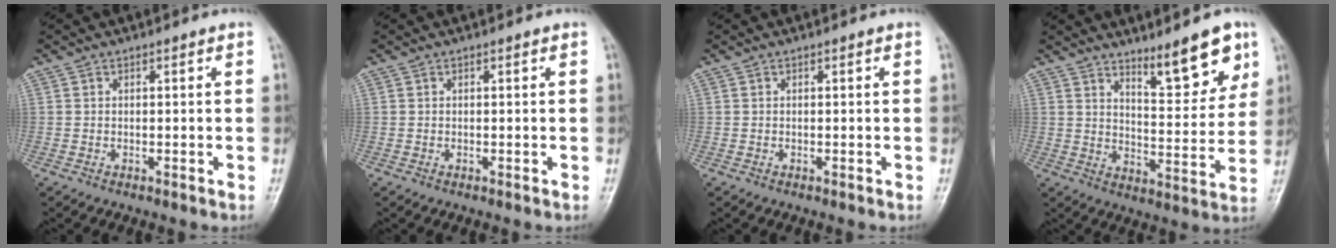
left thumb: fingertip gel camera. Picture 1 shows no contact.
{"total": 0.0}
{"total": 0.0}
{"total": 11.4, "force": [7.8, 3.2, 7.7], "torque": [-0.083, -0.059, 0.122]}